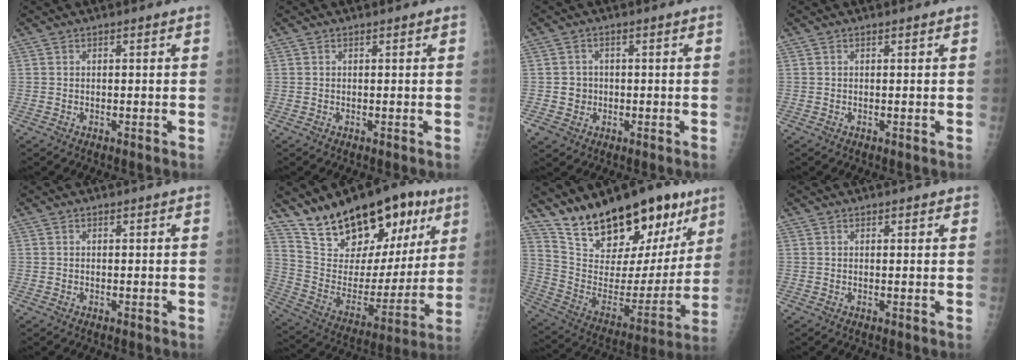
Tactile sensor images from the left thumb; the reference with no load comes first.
{"total": 0.0}
{"total": 3.6, "force": [-0.5, 3.5, 0.9], "torque": [0.006, 0.006, -0.004]}
{"total": 0.0}
{"total": 0.0}
{"total": 23.9, "force": [14.9, 11.7, 14.5], "torque": [-0.181, -0.051, 0.249]}
{"total": 25.1, "force": [17.5, 10.9, 14.3], "torque": [-0.177, -0.077, 0.288]}
{"total": 0.9, "force": [0.7, 0.4, 0.2], "torque": [0.004, -0.005, 0.006]}